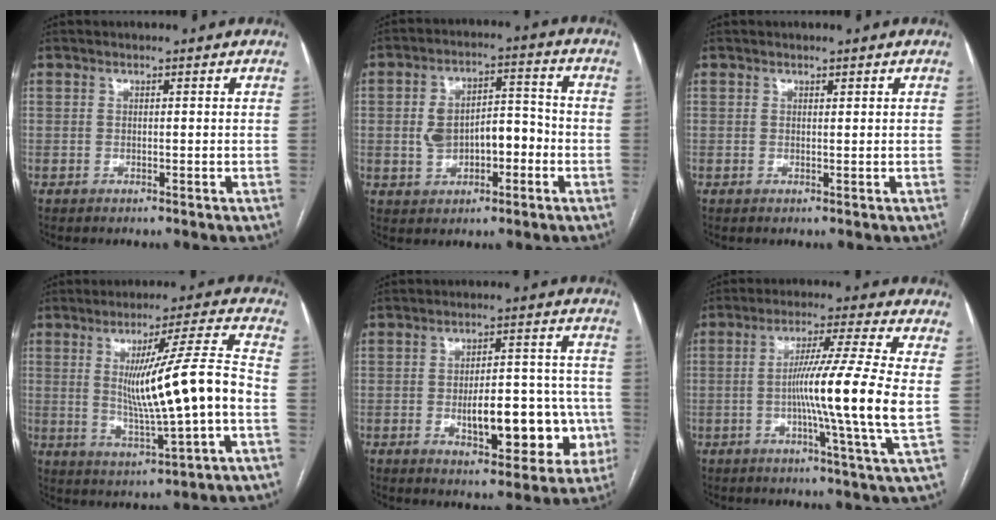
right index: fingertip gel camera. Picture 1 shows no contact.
{"total": 8.9, "force": [-1.5, 5.1, 7.2], "torque": [-0.125, 0.032, -0.017]}
{"total": 0.0}
{"total": 13.8, "force": [-0.6, -0.6, 13.7], "torque": [-0.228, -0.004, -0.006]}
{"total": 13.0, "force": [-3.3, 5.4, 11.4], "torque": [-0.144, 0.029, -0.033]}
{"total": 13.1, "force": [-1.0, -2.3, 12.9], "torque": [-0.221, -0.016, -0.025]}